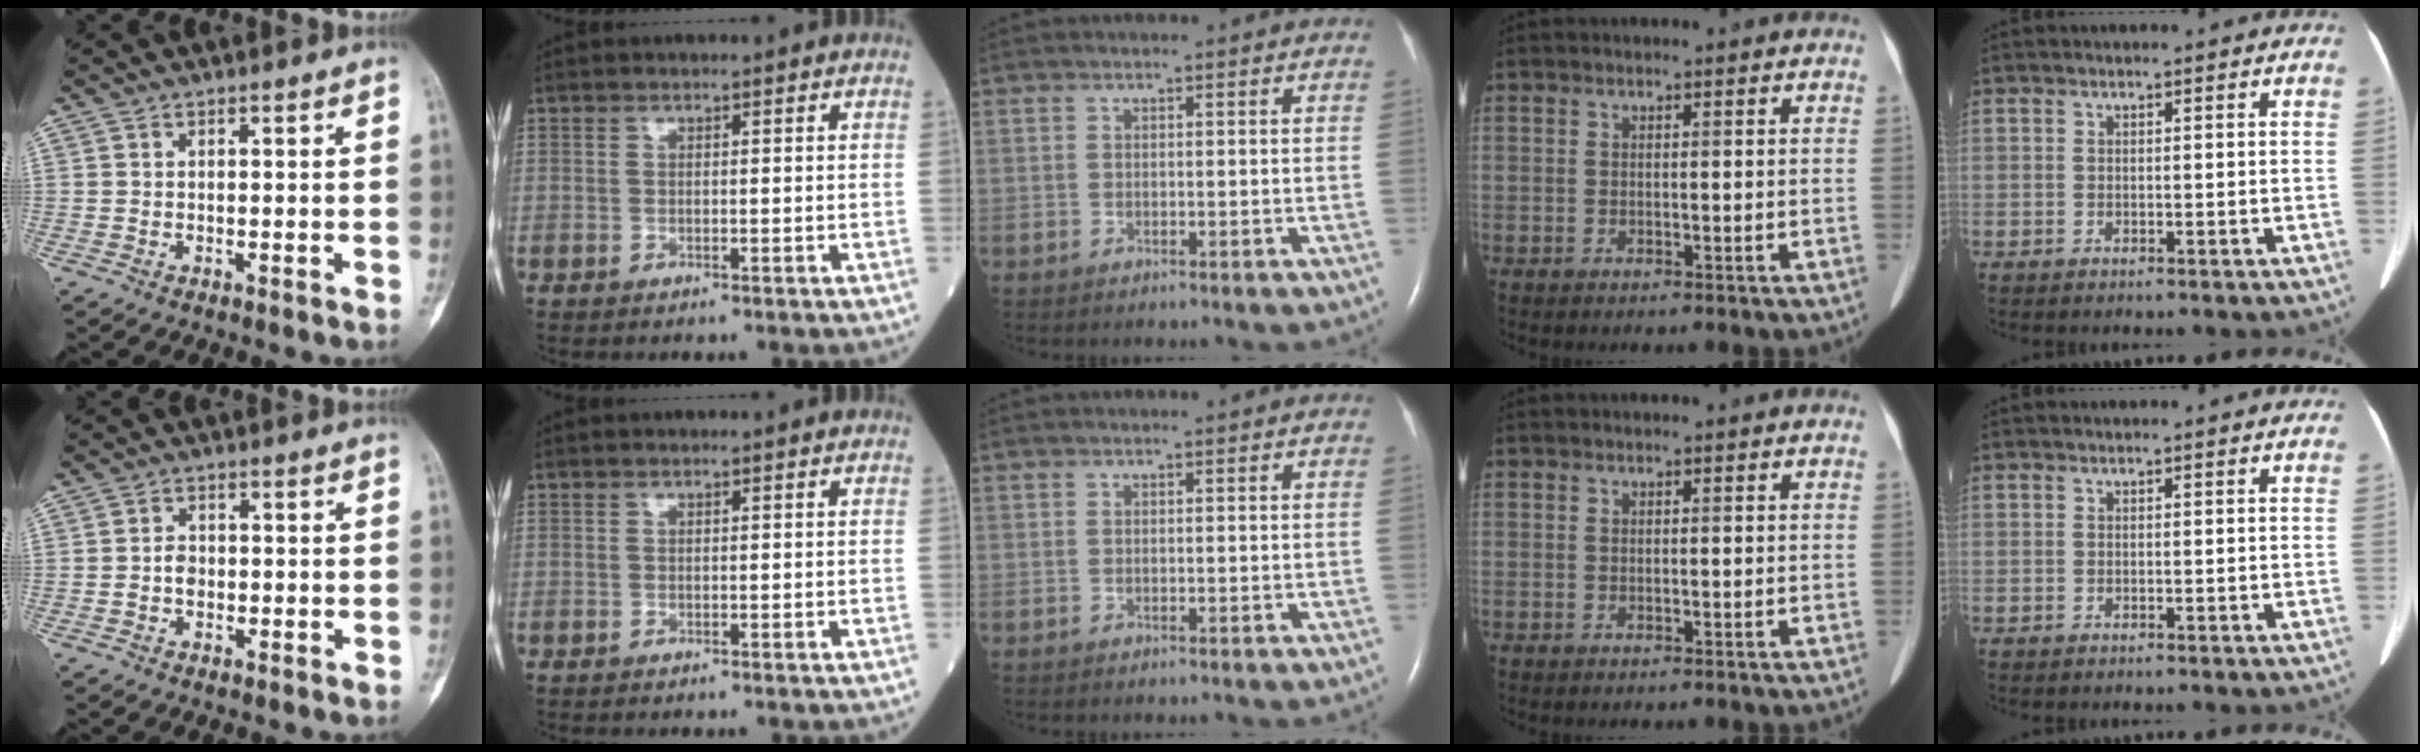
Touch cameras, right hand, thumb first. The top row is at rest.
{"thumb": {"total": 2.3, "force": [-0.6, 1.7, 1.5], "torque": [-0.017, 0.005, -0.014]}}